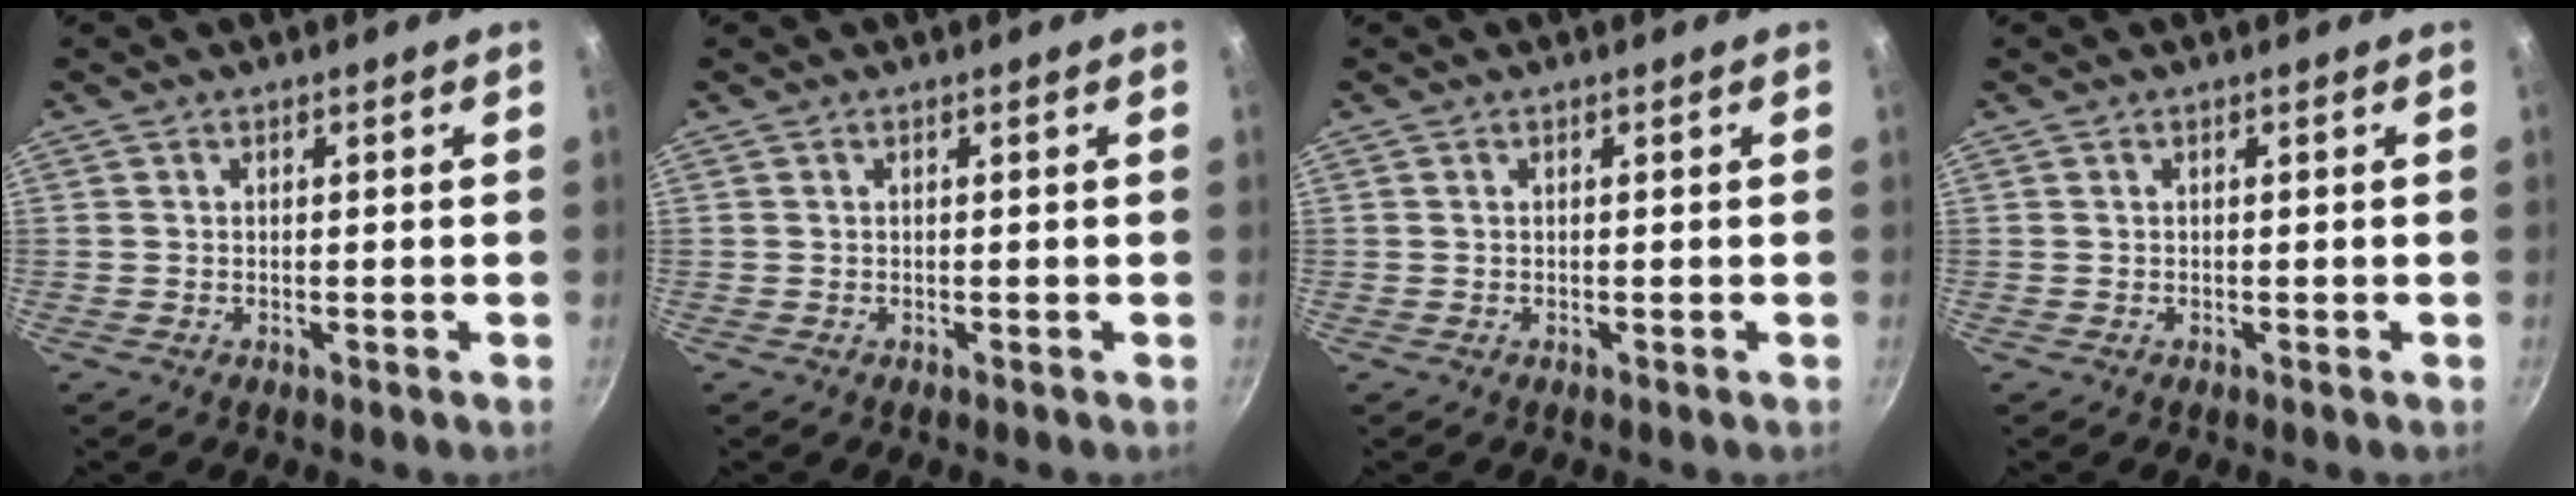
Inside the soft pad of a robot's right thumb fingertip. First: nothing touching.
{"total": 0.0}
{"total": 0.0}
{"total": 0.0}